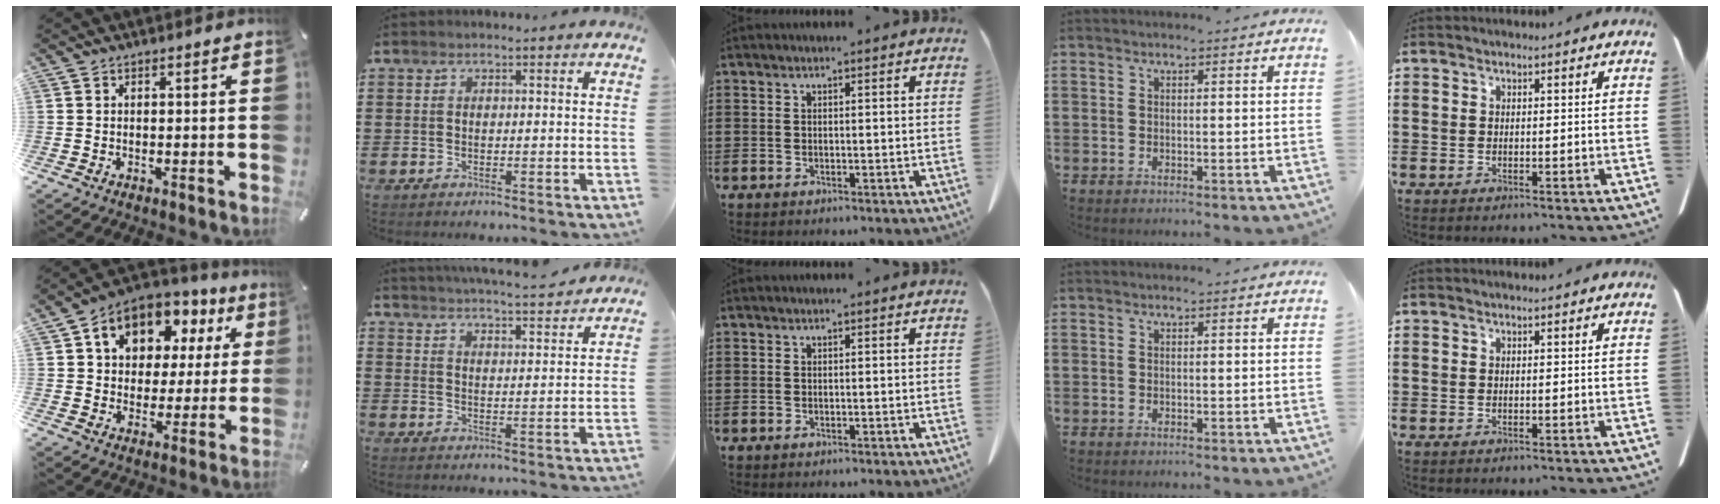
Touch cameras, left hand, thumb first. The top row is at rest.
{"thumb": {"total": 11.4, "force": [5.1, 9.0, 4.8], "torque": [-0.094, -0.023, 0.097]}, "index": {"total": 4.2, "force": [4.2, -0.3, 0.4], "torque": [-0.024, -0.029, 0.072]}}